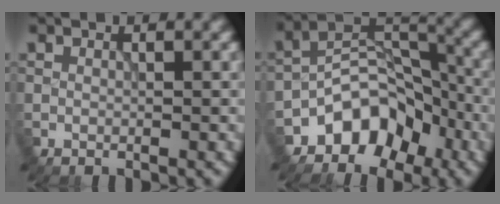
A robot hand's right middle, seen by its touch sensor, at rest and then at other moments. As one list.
[{"total": 6.4, "force": [-4.3, 3.9, 2.6], "torque": [-0.016, 0.006, -0.076]}]